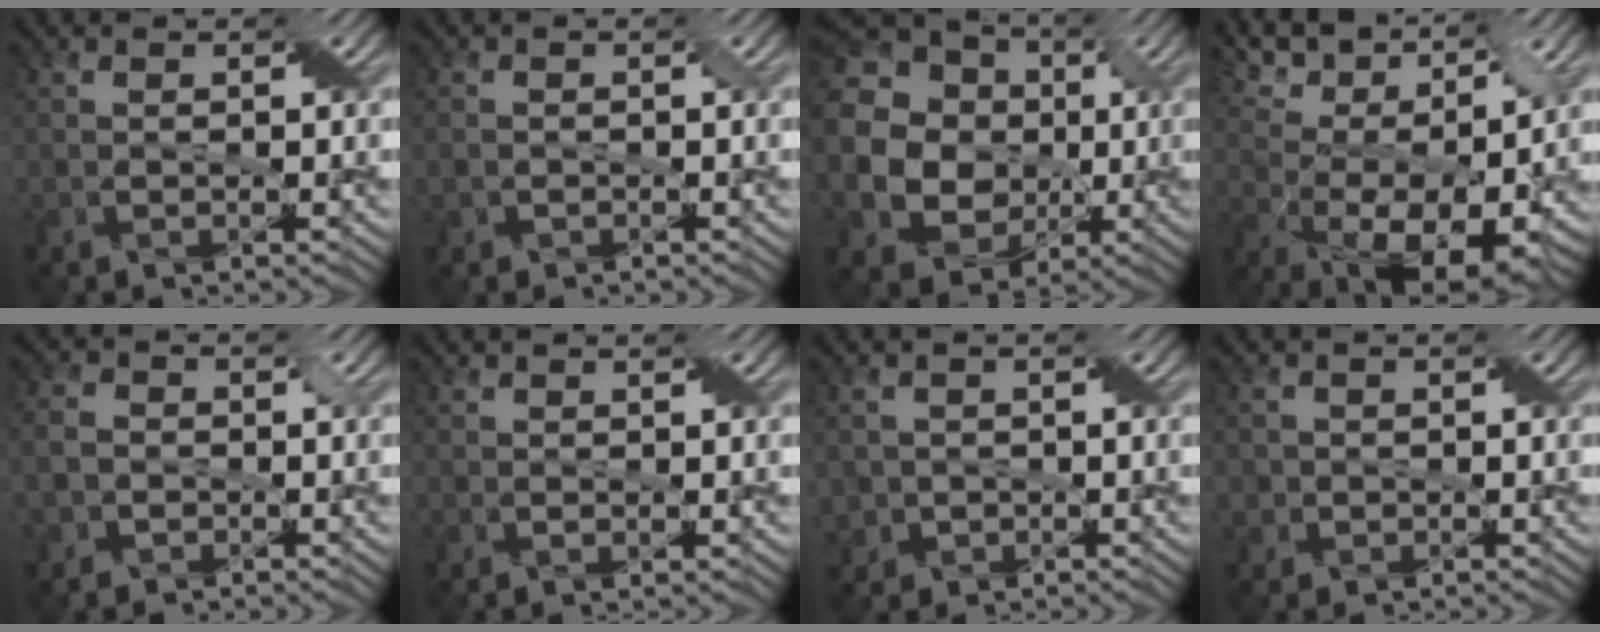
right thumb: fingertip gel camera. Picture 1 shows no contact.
{"total": 1.5, "force": [-0.7, 1.2, 0.7], "torque": [-0.019, -0.005, -0.015]}
{"total": 22.6, "force": [1.1, 20.7, 9.1], "torque": [-0.297, 0.035, -0.024]}
{"total": 15.2, "force": [6.9, 7.5, 11.4], "torque": [-0.223, 0.036, 0.124]}
{"total": 4.1, "force": [-1.2, 3.3, 2.1], "torque": [-0.056, -0.003, -0.033]}
{"total": 0.8, "force": [0.6, 0.3, 0.4], "torque": [-0.009, 0.000, 0.011]}
{"total": 2.5, "force": [-0.5, 2.5, 0.3], "torque": [-0.013, -0.001, -0.012]}
{"total": 1.7, "force": [-0.2, 1.7, 0.2], "torque": [-0.003, 0.002, -0.006]}